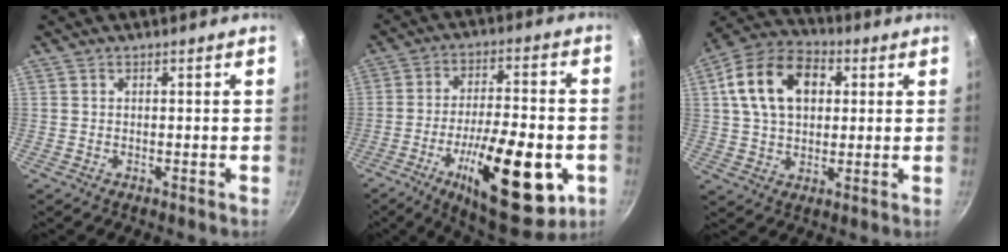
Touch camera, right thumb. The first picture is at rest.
{"total": 23.1, "force": [-7.7, 8.6, 20.0], "torque": [-0.281, 0.014, -0.109]}
{"total": 15.6, "force": [3.8, 10.7, 10.7], "torque": [-0.166, 0.018, 0.052]}